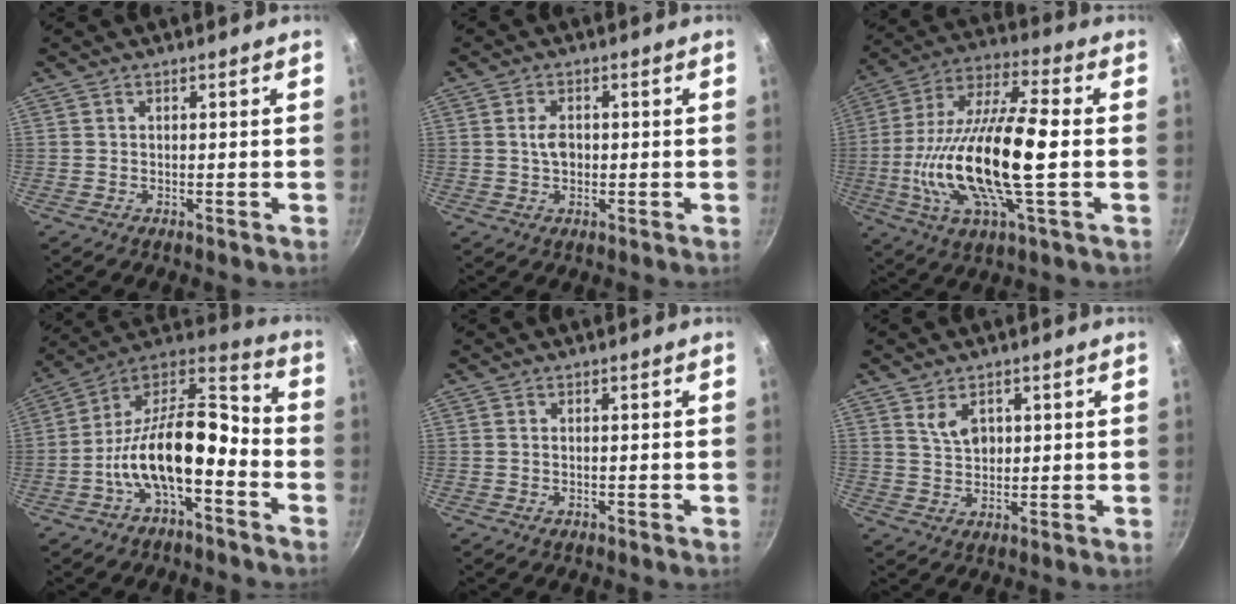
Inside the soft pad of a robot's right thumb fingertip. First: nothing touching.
{"total": 3.4, "force": [0.1, 2.3, 2.5], "torque": [-0.035, 0.004, -0.001]}
{"total": 21.7, "force": [-2.3, 6.5, 20.6], "torque": [-0.397, 0.022, -0.051]}
{"total": 17.3, "force": [-5.5, 7.9, 14.3], "torque": [-0.239, 0.064, -0.115]}
{"total": 0.0}
{"total": 4.3, "force": [1.7, 2.8, 2.8], "torque": [-0.036, -0.009, 0.034]}